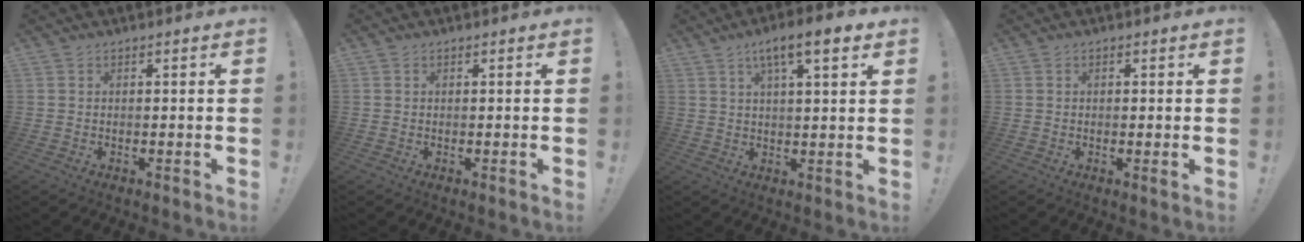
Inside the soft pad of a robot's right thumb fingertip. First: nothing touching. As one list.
[{"total": 0.0}, {"total": 9.4, "force": [5.1, 2.1, 7.7], "torque": [-0.113, -0.019, 0.081]}, {"total": 1.2, "force": [0.2, 0.2, 1.2], "torque": [-0.014, -0.002, 0.000]}]